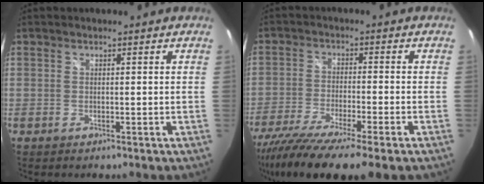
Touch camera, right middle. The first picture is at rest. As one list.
[{"total": 13.1, "force": [-10.2, 0.3, 8.3], "torque": [-0.169, -0.048, -0.174]}]